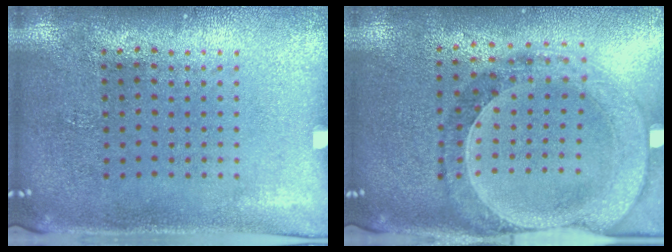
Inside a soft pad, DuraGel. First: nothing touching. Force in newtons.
{"total": 1.5, "press": 1.5, "slide": 0.4}